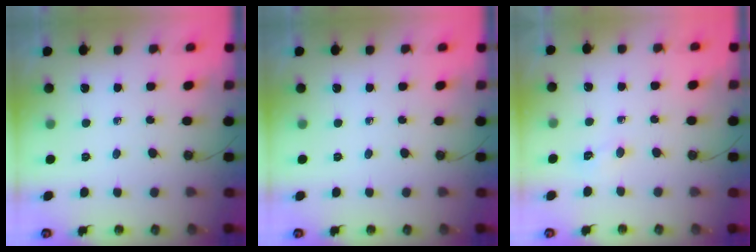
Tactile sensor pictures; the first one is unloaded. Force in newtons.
{"total": 0.0}
{"total": 2.8, "press": 2.7, "slide": 0.5}